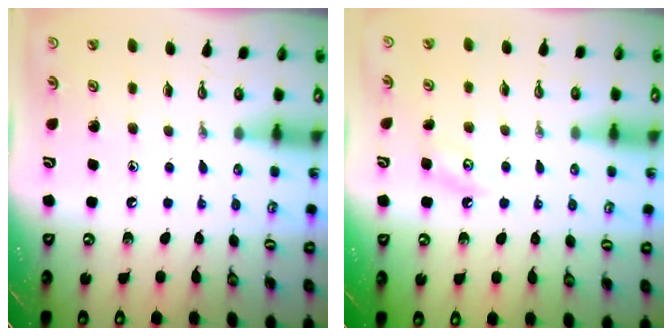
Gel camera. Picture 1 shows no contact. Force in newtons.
{"total": 4.3, "press": 4.2, "slide": 0.8}